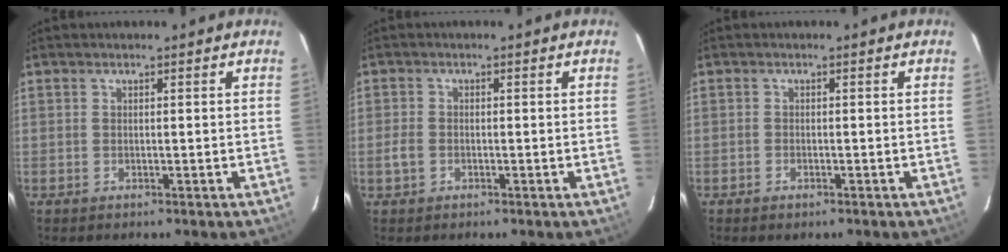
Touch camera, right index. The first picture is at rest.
{"total": 2.3, "force": [-1.0, 1.8, 1.0], "torque": [-0.023, 0.003, -0.021]}
{"total": 1.2, "force": [-0.9, 0.6, 0.5], "torque": [-0.012, -0.002, -0.018]}